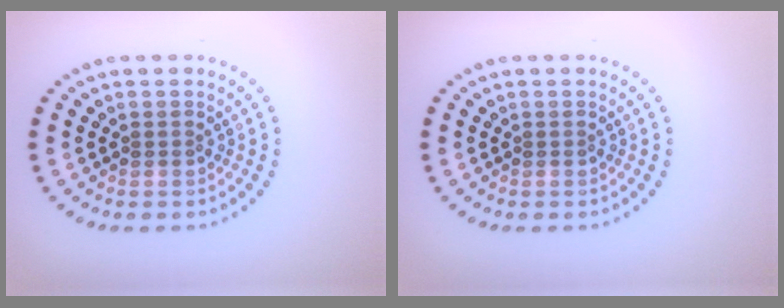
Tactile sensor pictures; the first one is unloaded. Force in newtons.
{"total": 0.0}